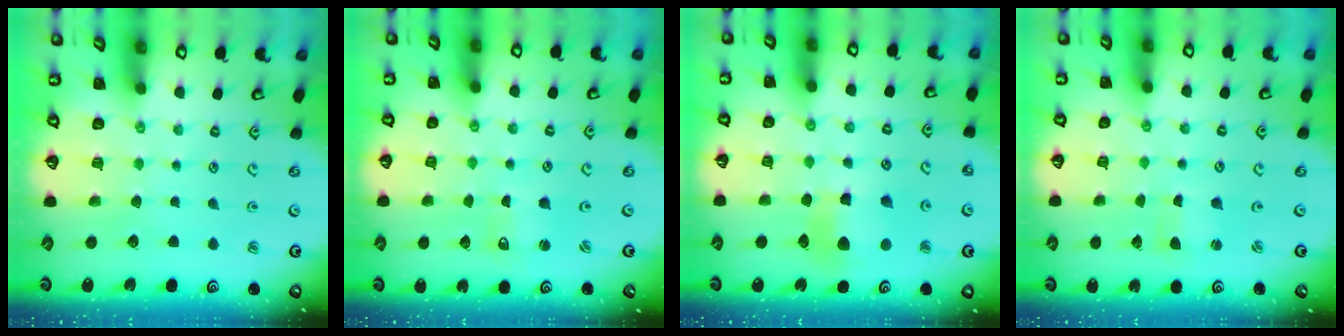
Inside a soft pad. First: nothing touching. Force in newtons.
{"total": 1.9, "press": 1.9, "slide": 0.3}
{"total": 8.5, "press": 8.4, "slide": 1.2}
{"total": 1.6, "press": 1.5, "slide": 0.3}